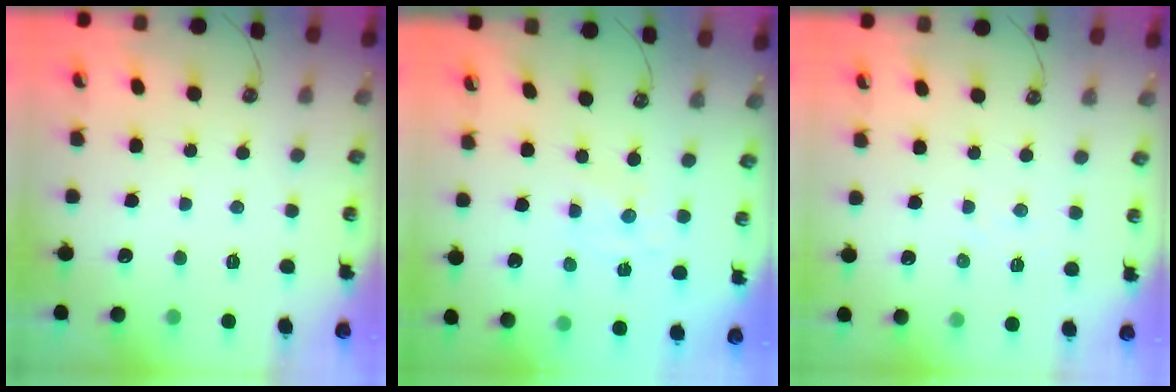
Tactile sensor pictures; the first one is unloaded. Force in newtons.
{"total": 0.0}
{"total": 3.6, "press": 3.5, "slide": 0.4}